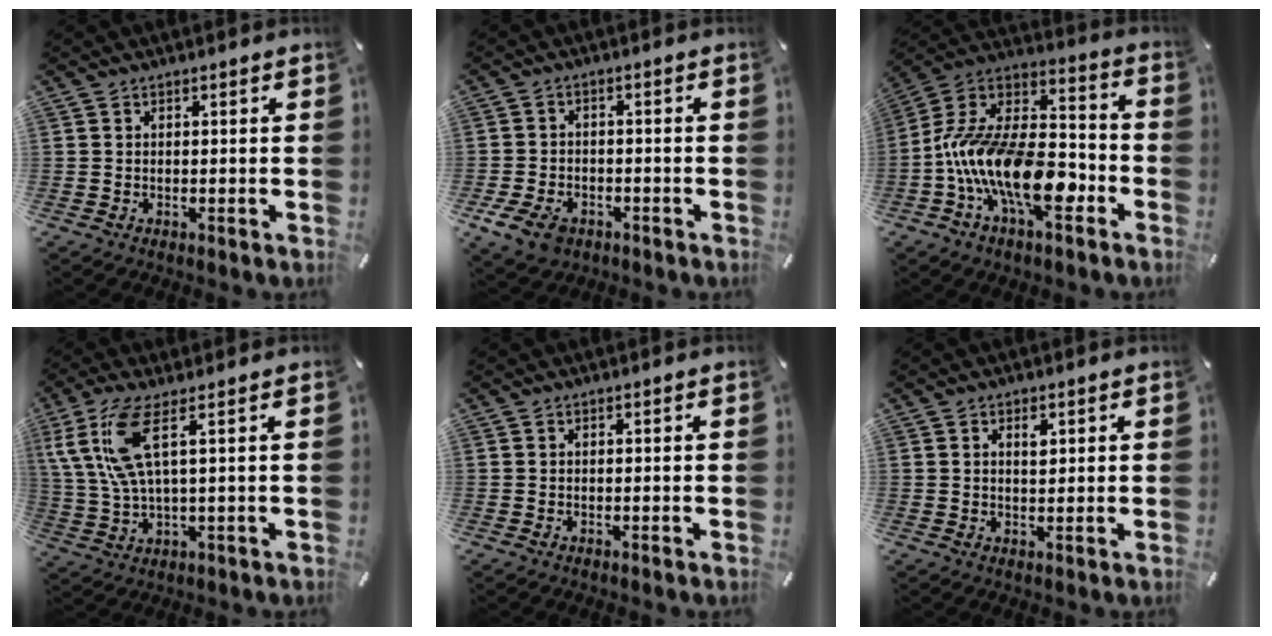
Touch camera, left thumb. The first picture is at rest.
{"total": 6.4, "force": [-3.4, 4.4, 3.1], "torque": [-0.078, 0.012, -0.066]}
{"total": 19.5, "force": [-8.8, 10.4, 13.9], "torque": [-0.285, 0.019, -0.149]}
{"total": 11.4, "force": [3.8, 3.6, 10.1], "torque": [-0.223, -0.007, 0.067]}
{"total": 0.0}
{"total": 2.4, "force": [1.0, 1.3, 1.8], "torque": [-0.015, -0.006, 0.012]}